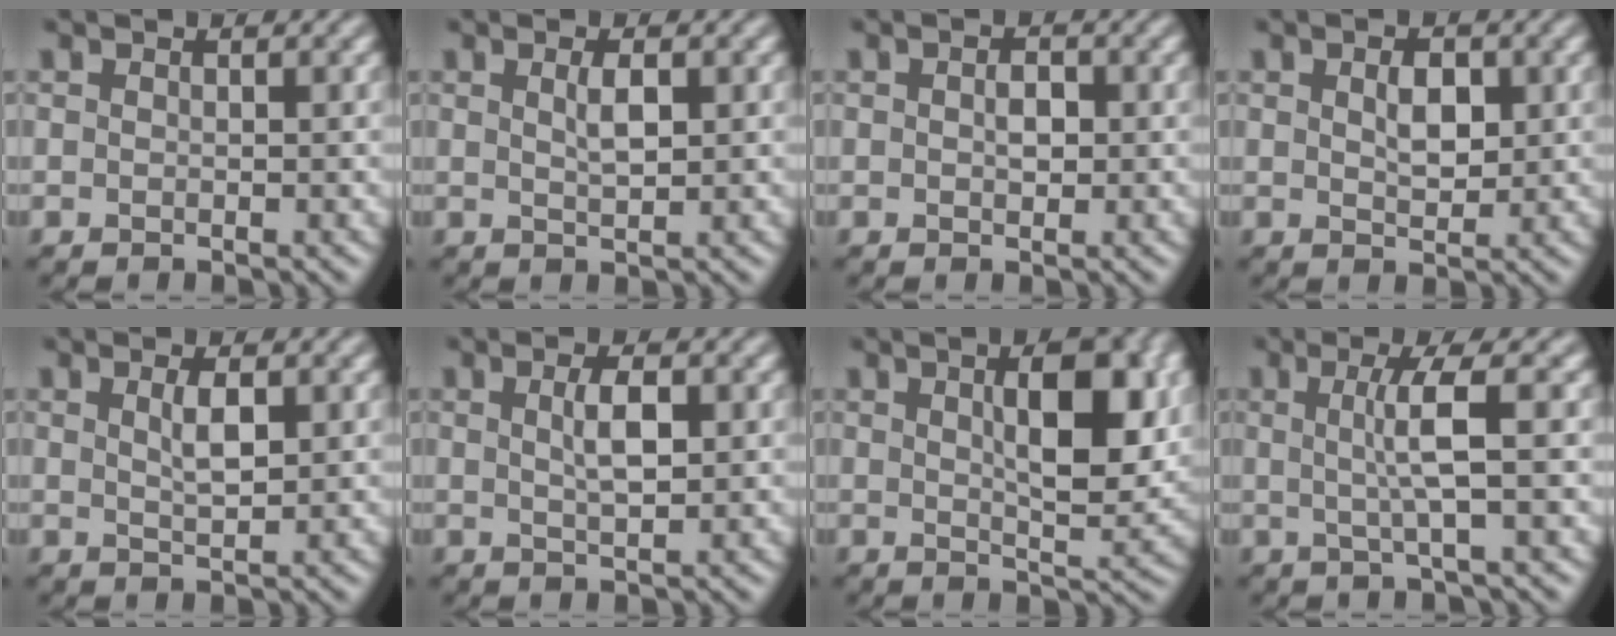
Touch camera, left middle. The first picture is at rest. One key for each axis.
{"total": 1.8, "fx": 0.6, "fy": 0.5, "fz": 1.6, "tx": -0.031, "ty": 0.001, "tz": 0.013}
{"total": 1.6, "fx": 0.1, "fy": 0.9, "fz": 1.3, "tx": -0.020, "ty": 0.002, "tz": 0.000}
{"total": 2.5, "fx": 0.7, "fy": 1.3, "fz": 2.0, "tx": -0.036, "ty": 0.001, "tz": 0.012}
{"total": 2.1, "fx": 0.8, "fy": 0.6, "fz": 1.9, "tx": -0.036, "ty": 0.001, "tz": 0.015}
{"total": 2.7, "fx": 0.7, "fy": 0.8, "fz": 2.5, "tx": -0.047, "ty": 0.003, "tz": 0.014}
{"total": 7.1, "fx": 2.0, "fy": 2.2, "fz": 6.5, "tx": -0.088, "ty": 0.003, "tz": 0.033}
{"total": 3.8, "fx": 0.4, "fy": 0.5, "fz": 3.8, "tx": -0.071, "ty": 0.001, "tz": 0.004}